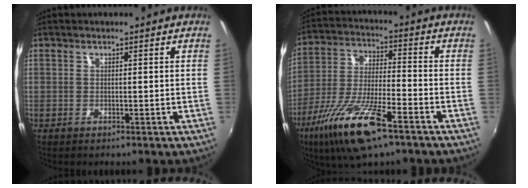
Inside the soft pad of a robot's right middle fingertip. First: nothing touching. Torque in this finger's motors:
{"motor_torque": [1.35, -0.79, 0.88, 0.21]}